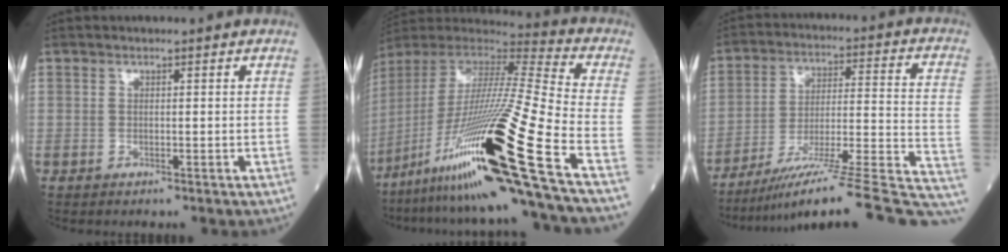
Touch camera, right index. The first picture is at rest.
{"total": 31.0, "force": [-14.8, -0.6, 27.2], "torque": [-0.505, -0.050, -0.271]}
{"total": 25.3, "force": [-20.9, 0.3, 14.2], "torque": [-0.125, 0.001, -0.308]}